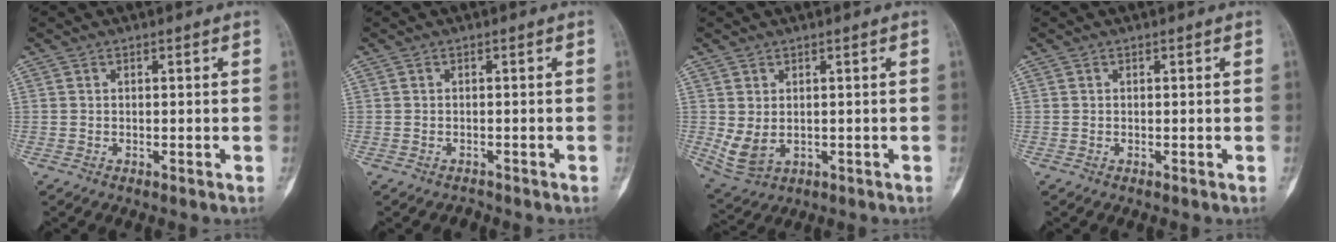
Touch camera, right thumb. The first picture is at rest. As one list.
[{"total": 0.8, "force": [-0.7, 0.4, -0.2], "torque": [0.004, 0.005, -0.015]}, {"total": 5.1, "force": [0.2, 3.5, 3.7], "torque": [-0.074, -0.005, 0.023]}, {"total": 0.0}]